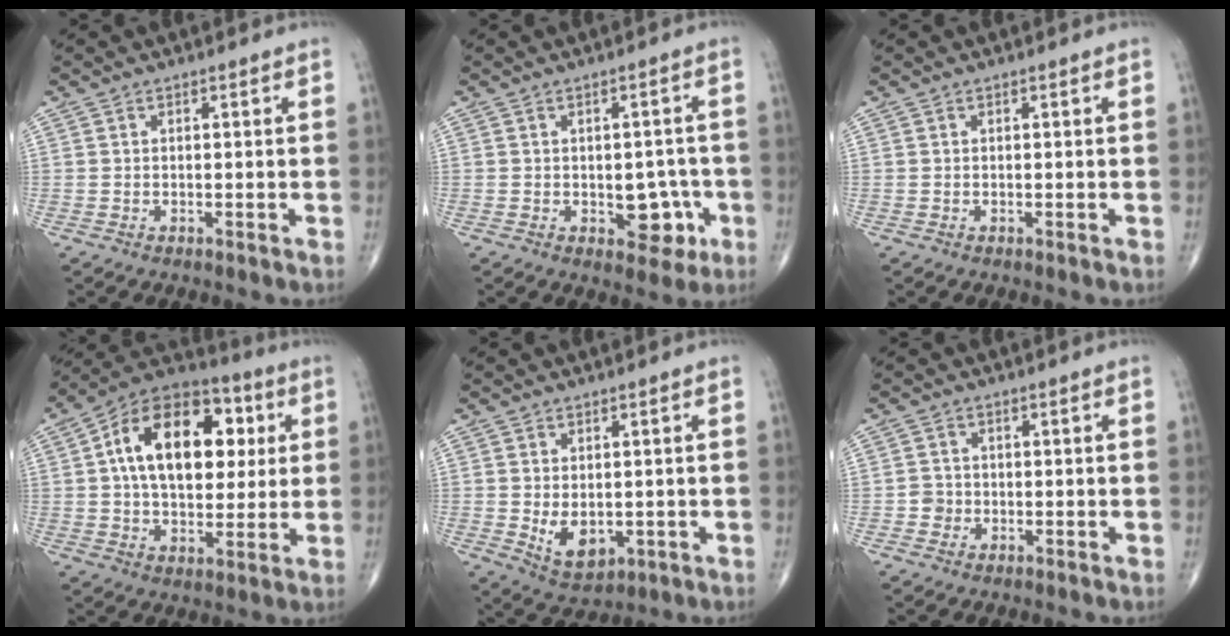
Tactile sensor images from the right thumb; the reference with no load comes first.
{"total": 6.5, "force": [-1.8, 4.2, 4.7], "torque": [-0.018, 0.012, -0.017]}
{"total": 0.0}
{"total": 21.5, "force": [4.6, 13.1, 16.5], "torque": [-0.233, 0.015, 0.067]}
{"total": 6.4, "force": [-0.7, 4.1, 4.8], "torque": [-0.062, -0.014, 0.005]}
{"total": 2.0, "force": [-0.5, 1.9, 0.4], "torque": [0.005, 0.008, -0.013]}